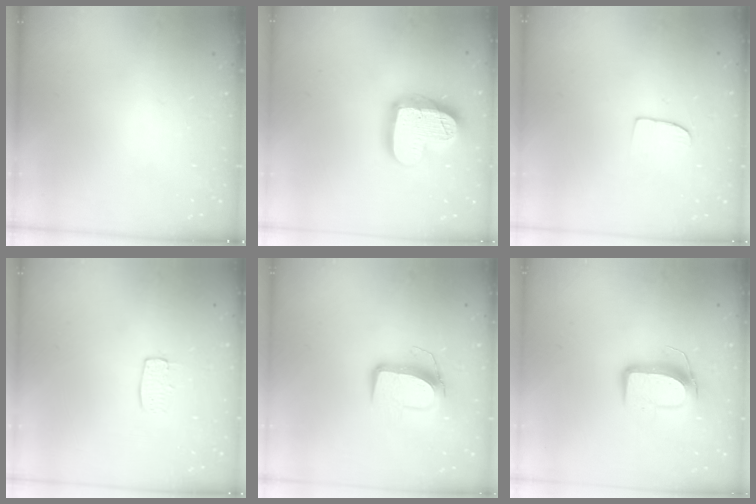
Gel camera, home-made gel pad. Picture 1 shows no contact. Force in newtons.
{"total": 18.7, "press": 18.7, "slide": 1.4}
{"total": 6.4, "press": 6.3, "slide": 0.4}
{"total": 5.6, "press": 5.6, "slide": 0.4}
{"total": 10.9, "press": 10.9, "slide": 0.7}
{"total": 10.2, "press": 10.2, "slide": 0.2}